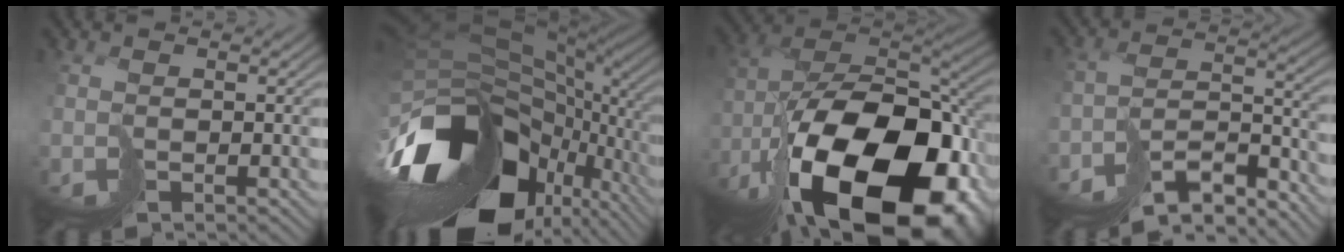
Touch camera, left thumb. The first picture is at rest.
{"total": 17.5, "force": [-5.4, 10.7, 12.7], "torque": [-0.260, -0.028, -0.053]}
{"total": 21.3, "force": [-10.0, 10.9, 15.3], "torque": [-0.292, -0.033, -0.139]}
{"total": 11.7, "force": [-9.8, 3.1, 5.5], "torque": [-0.102, 0.001, -0.157]}